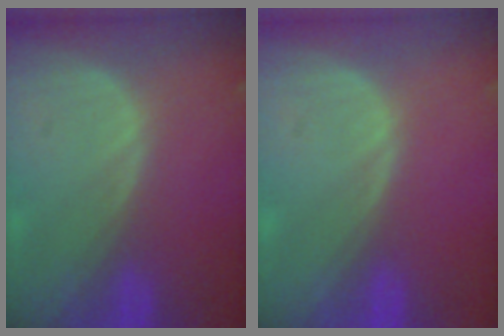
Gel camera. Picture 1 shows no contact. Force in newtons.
{"total": 0.0}